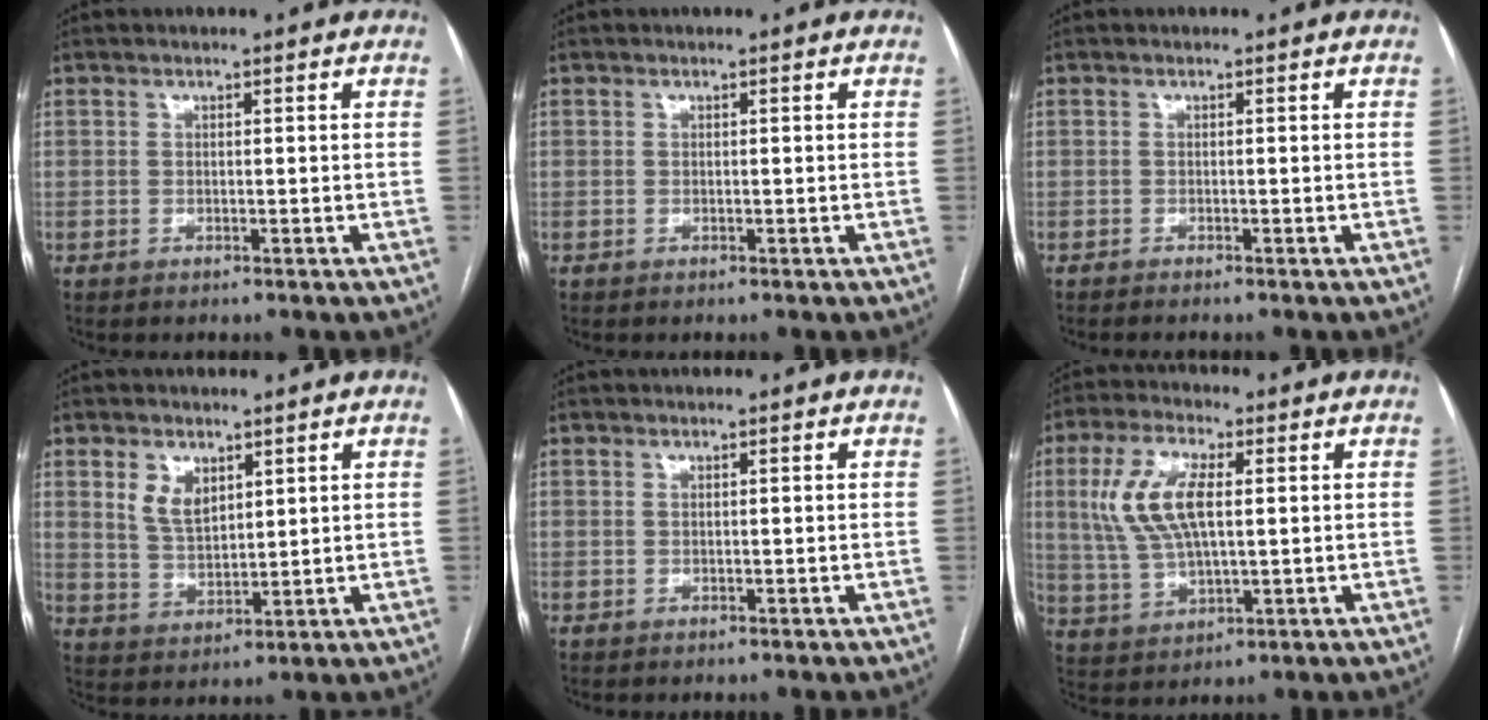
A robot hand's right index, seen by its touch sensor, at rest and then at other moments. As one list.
[{"total": 0.0}, {"total": 1.2, "force": [-1.1, -0.1, 0.5], "torque": [-0.008, 0.000, -0.013]}, {"total": 5.3, "force": [2.7, 3.1, 3.3], "torque": [-0.068, 0.001, 0.061]}, {"total": 0.0}, {"total": 10.6, "force": [2.2, 3.9, 9.5], "torque": [-0.217, 0.014, 0.047]}]